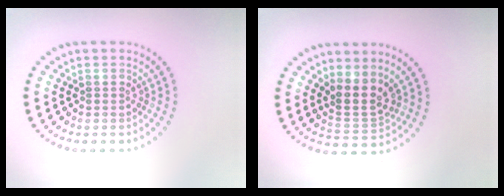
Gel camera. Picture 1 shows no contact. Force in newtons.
{"total": 2.8, "press": 2.1, "slide": 1.9}